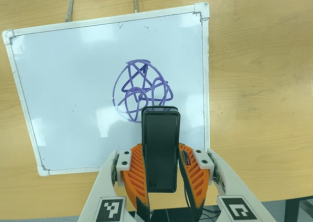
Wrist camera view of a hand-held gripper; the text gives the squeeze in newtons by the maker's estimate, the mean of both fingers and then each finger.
{"total": 4.7, "left": 3.1, "right": 6.3}